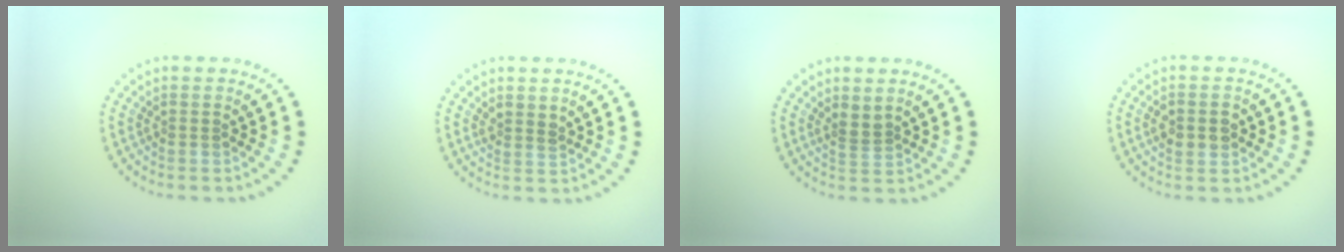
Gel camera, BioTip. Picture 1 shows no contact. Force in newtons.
{"total": 1.1, "press": 1.0, "slide": 0.6}
{"total": 1.4, "press": 0.9, "slide": 1.1}
{"total": 2.7, "press": 2.7, "slide": 0.2}